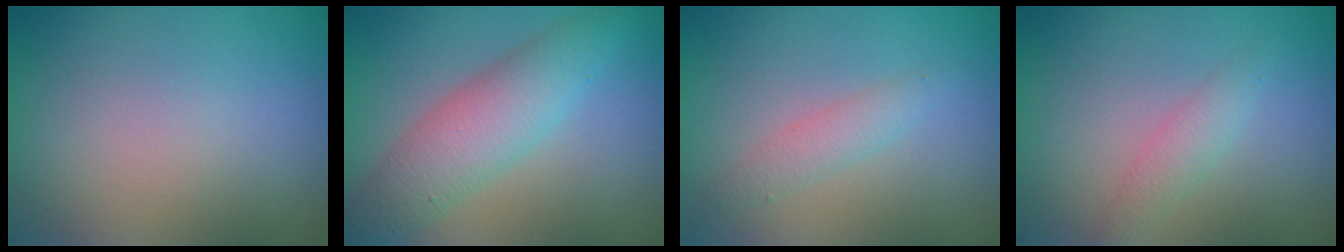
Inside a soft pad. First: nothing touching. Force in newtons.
{"total": 5.2, "press": 5.2, "slide": 0.0}
{"total": 1.7, "press": 1.7, "slide": 0.1}
{"total": 1.7, "press": 1.7, "slide": 0.1}